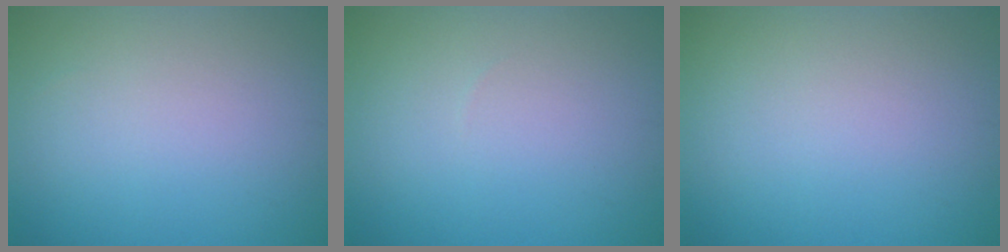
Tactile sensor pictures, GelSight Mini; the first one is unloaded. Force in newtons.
{"total": 0.0}
{"total": 0.0}